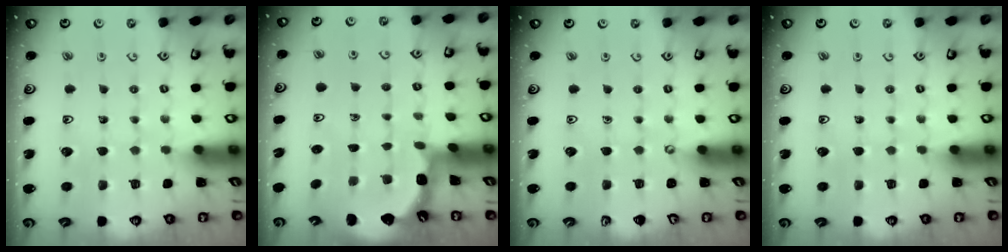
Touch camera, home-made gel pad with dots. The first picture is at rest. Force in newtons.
{"total": 2.0, "press": 2.0, "slide": 0.2}
{"total": 0.0}
{"total": 0.0}